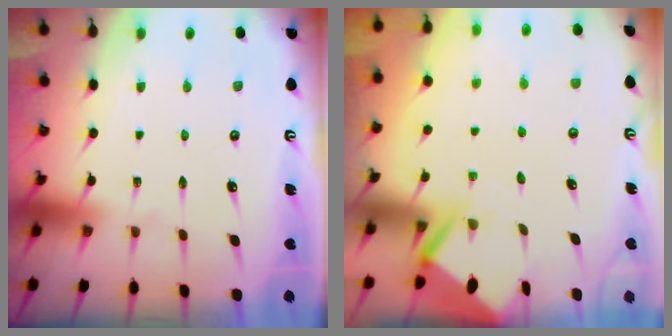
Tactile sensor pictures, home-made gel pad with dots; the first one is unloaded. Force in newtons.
{"total": 3.5, "press": 3.5, "slide": 0.3}